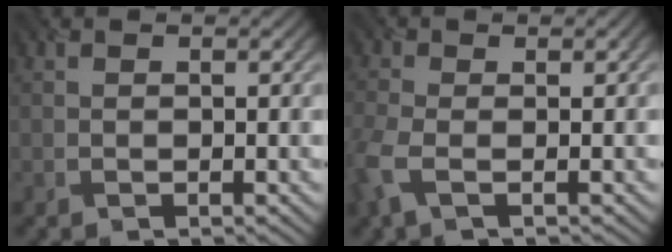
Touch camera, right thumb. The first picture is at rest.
{"total": 4.0, "force": [-1.3, 1.5, 3.5], "torque": [-0.098, -0.004, -0.031]}